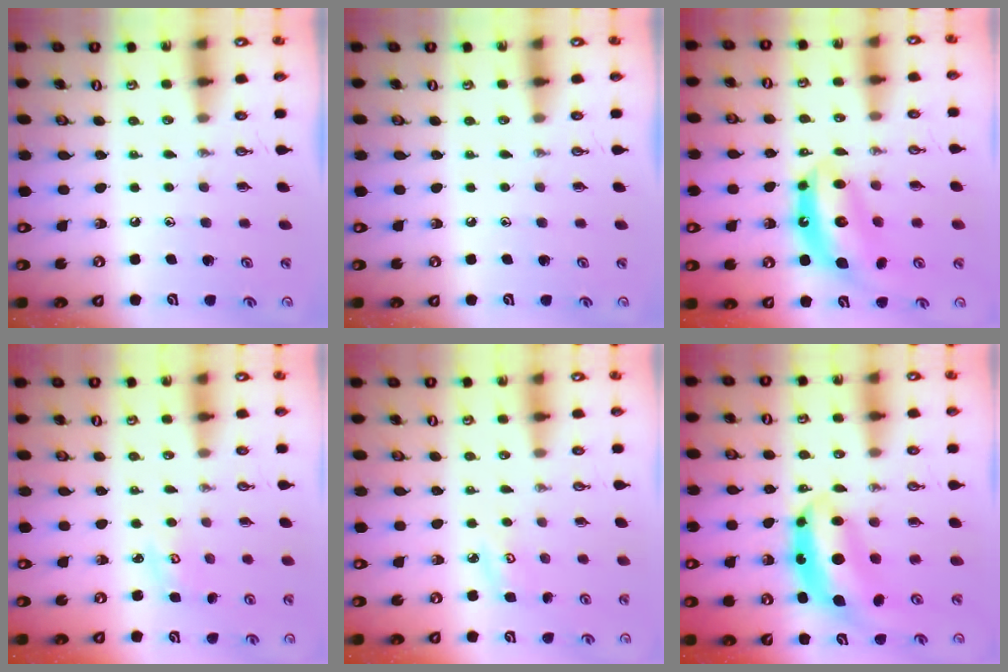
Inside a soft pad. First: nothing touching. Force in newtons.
{"total": 0.0}
{"total": 11.9, "press": 11.8, "slide": 0.9}
{"total": 2.3, "press": 2.2, "slide": 0.3}
{"total": 3.9, "press": 3.8, "slide": 0.6}
{"total": 7.6, "press": 7.6, "slide": 0.8}